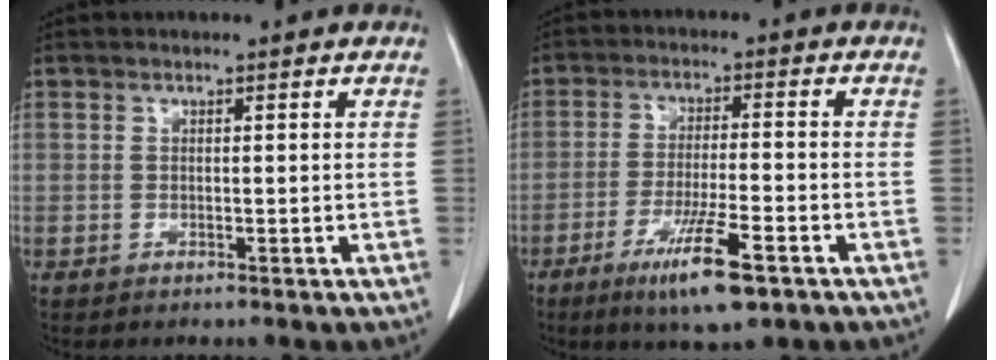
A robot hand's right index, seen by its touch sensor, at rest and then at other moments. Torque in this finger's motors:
{"motor_torque": [1.16, -0.71, 0.28, 0.06]}